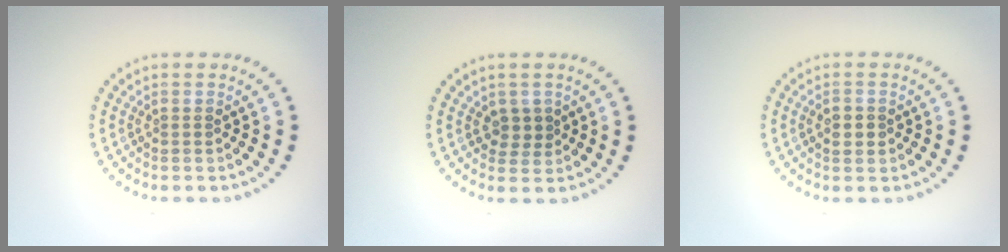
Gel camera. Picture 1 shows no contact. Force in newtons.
{"total": 1.7, "press": 1.4, "slide": 0.9}
{"total": 1.5, "press": 1.5, "slide": 0.0}